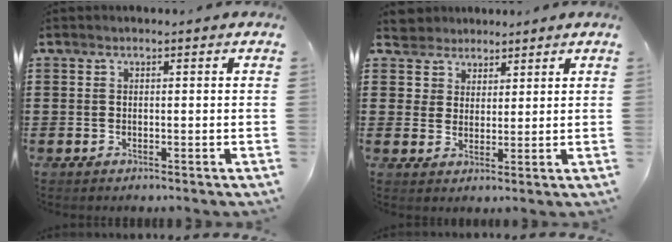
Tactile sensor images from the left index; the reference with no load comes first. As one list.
[{"total": 4.0, "force": [2.9, 2.7, -0.5], "torque": [-0.013, 0.003, 0.053]}]